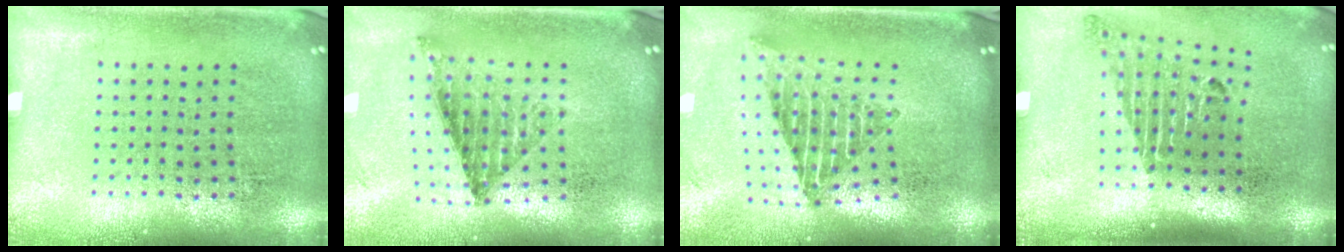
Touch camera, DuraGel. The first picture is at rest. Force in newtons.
{"total": 0.9, "press": 0.9, "slide": 0.2}
{"total": 2.3, "press": 1.6, "slide": 1.6}
{"total": 1.8, "press": 1.2, "slide": 1.3}